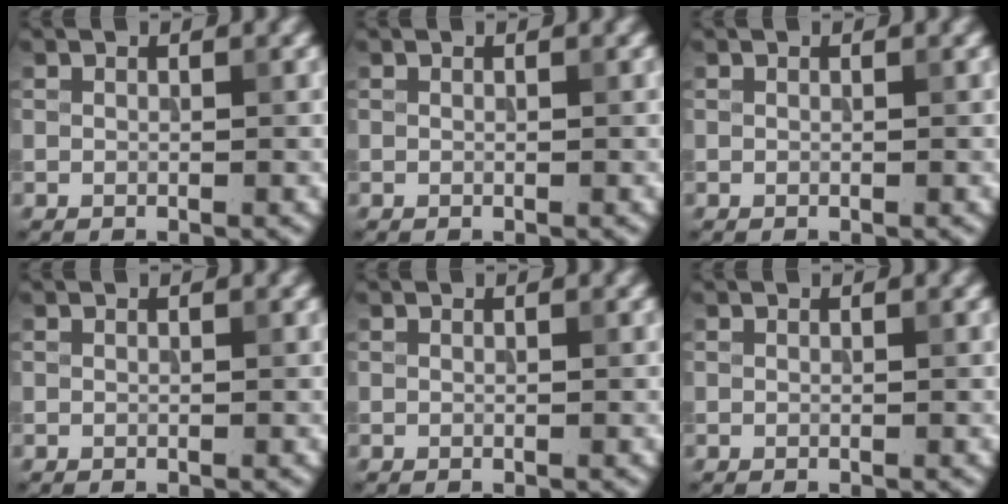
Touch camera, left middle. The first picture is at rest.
{"total": 0.0}
{"total": 0.0}
{"total": 0.0}
{"total": 0.0}
{"total": 0.0}